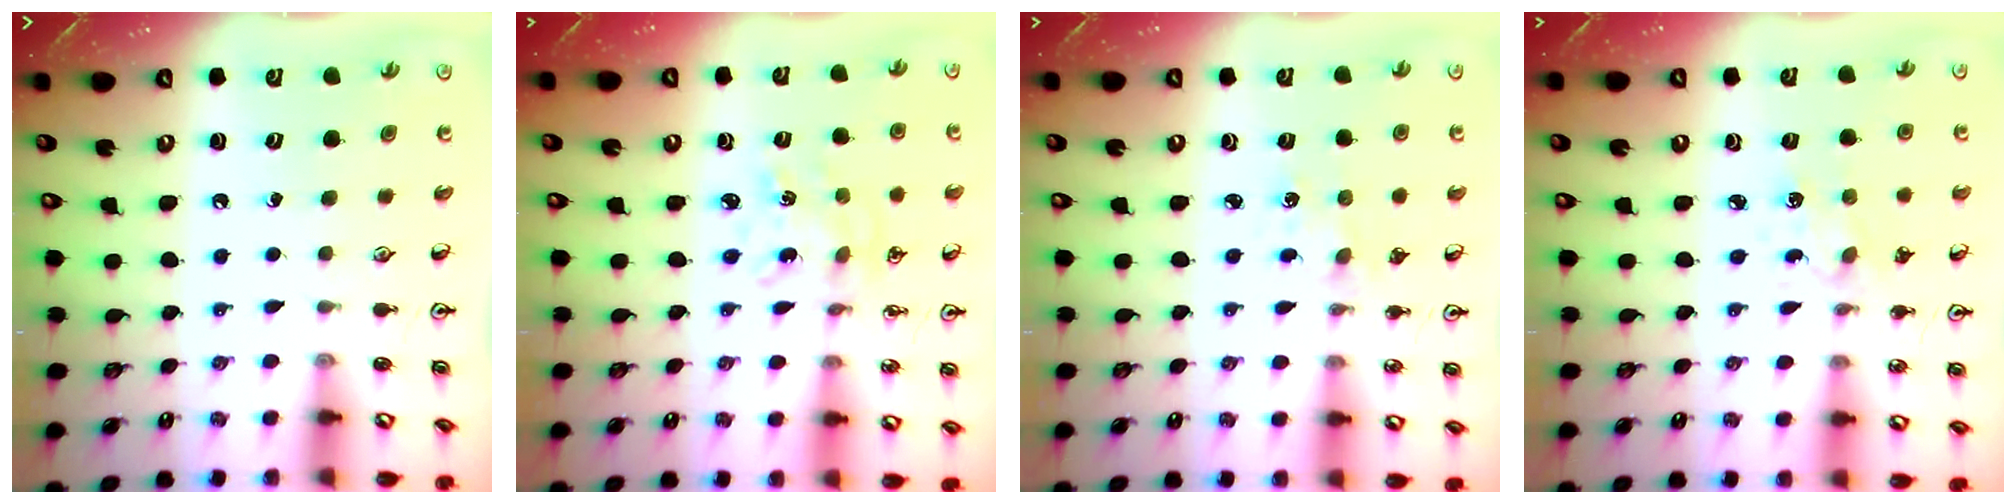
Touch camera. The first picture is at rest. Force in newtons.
{"total": 1.8, "press": 1.8, "slide": 0.1}
{"total": 2.0, "press": 2.0, "slide": 0.3}
{"total": 2.2, "press": 2.1, "slide": 0.5}